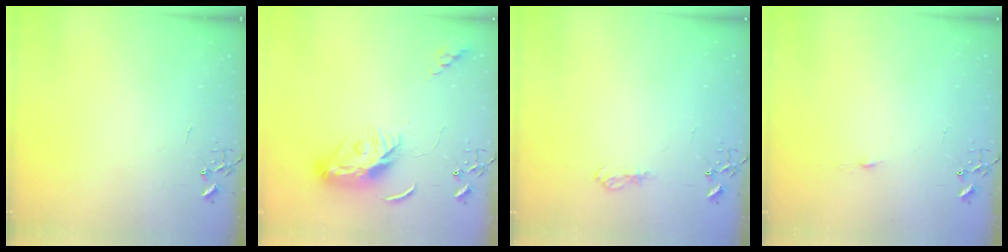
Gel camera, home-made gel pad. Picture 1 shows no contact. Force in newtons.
{"total": 9.5, "press": 9.5, "slide": 0.5}
{"total": 7.9, "press": 7.8, "slide": 0.8}
{"total": 3.3, "press": 3.3, "slide": 0.4}